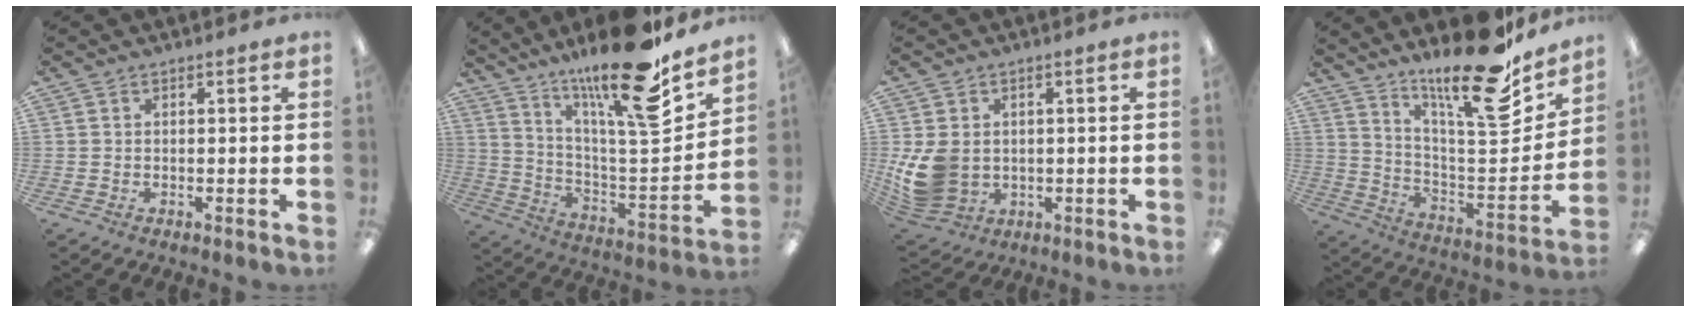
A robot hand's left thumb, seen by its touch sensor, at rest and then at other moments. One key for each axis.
{"total": 22.3, "fx": 16.9, "fy": 3.5, "fz": 14.1, "tx": -0.228, "ty": -0.122, "tz": 0.267}
{"total": 10.2, "fx": -0.3, "fy": 8.2, "fz": 6.1, "tx": -0.138, "ty": 0.002, "tz": -0.002}
{"total": 22.8, "fx": 17.5, "fy": 5.1, "fz": 13.6, "tx": -0.208, "ty": -0.131, "tz": 0.284}